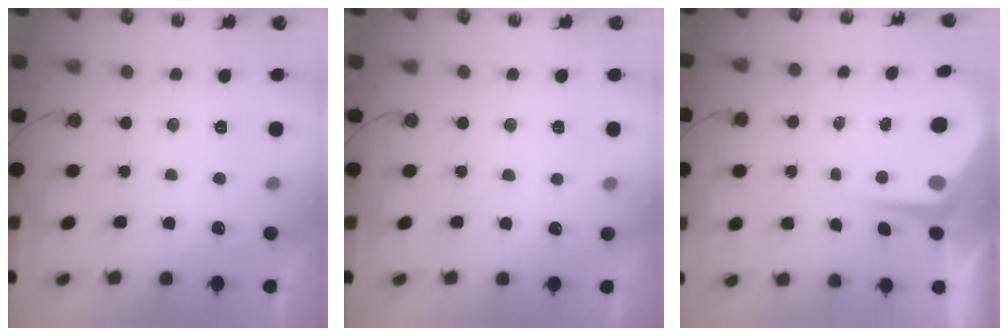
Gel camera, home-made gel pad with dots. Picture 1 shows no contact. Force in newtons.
{"total": 1.5, "press": 1.5, "slide": 0.4}
{"total": 6.4, "press": 6.3, "slide": 0.6}